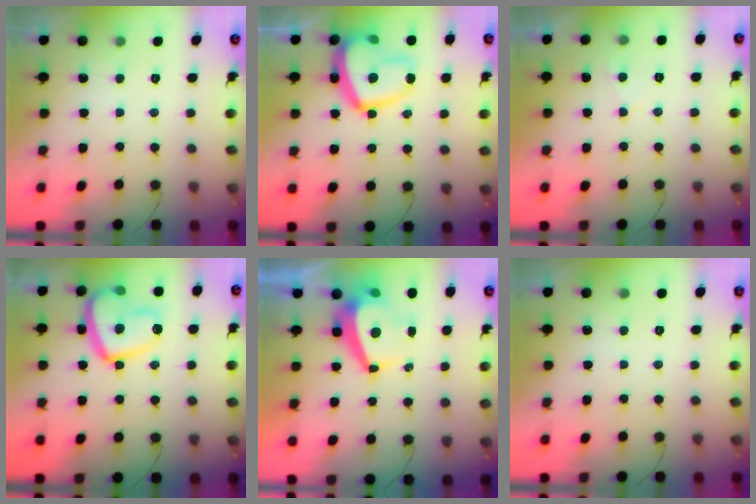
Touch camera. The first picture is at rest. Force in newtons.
{"total": 17.8, "press": 17.7, "slide": 1.6}
{"total": 2.7, "press": 2.6, "slide": 0.5}
{"total": 17.7, "press": 17.5, "slide": 2.0}
{"total": 8.9, "press": 8.9, "slide": 1.0}
{"total": 0.0}